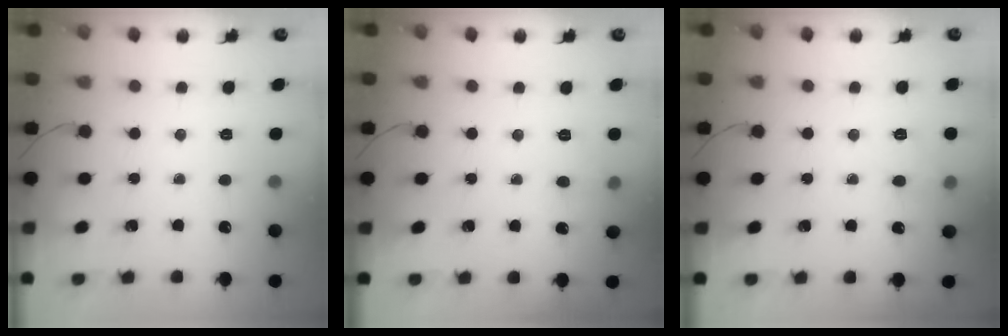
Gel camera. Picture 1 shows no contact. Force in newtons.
{"total": 5.8, "press": 5.7, "slide": 1.4}
{"total": 7.8, "press": 7.5, "slide": 2.1}